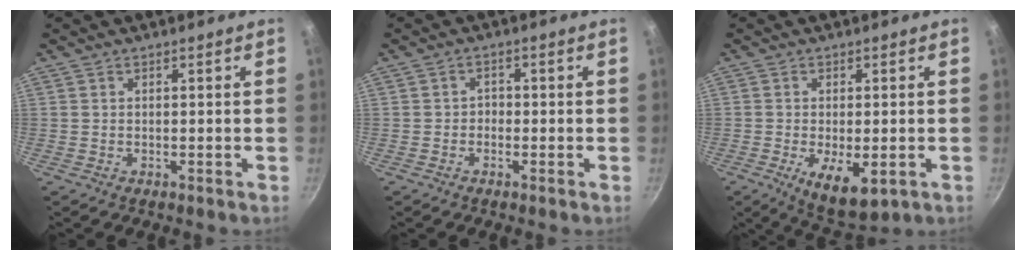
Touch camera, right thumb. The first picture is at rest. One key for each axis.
{"total": 1.6, "fx": -0.8, "fy": 1.3, "fz": 0.6, "tx": 0.001, "ty": 0.008, "tz": -0.017}
{"total": 8.7, "fx": -2.6, "fy": 3.7, "fz": 7.5, "tx": -0.114, "ty": -0.010, "tz": -0.027}